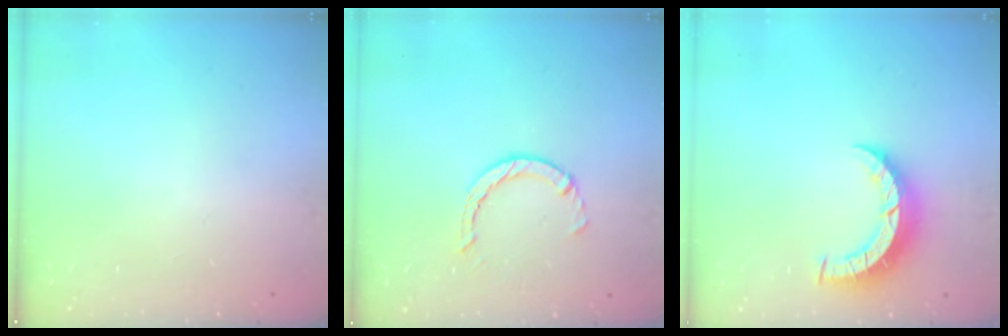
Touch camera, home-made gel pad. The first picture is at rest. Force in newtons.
{"total": 2.5, "press": 2.4, "slide": 0.4}
{"total": 7.1, "press": 7.0, "slide": 0.8}